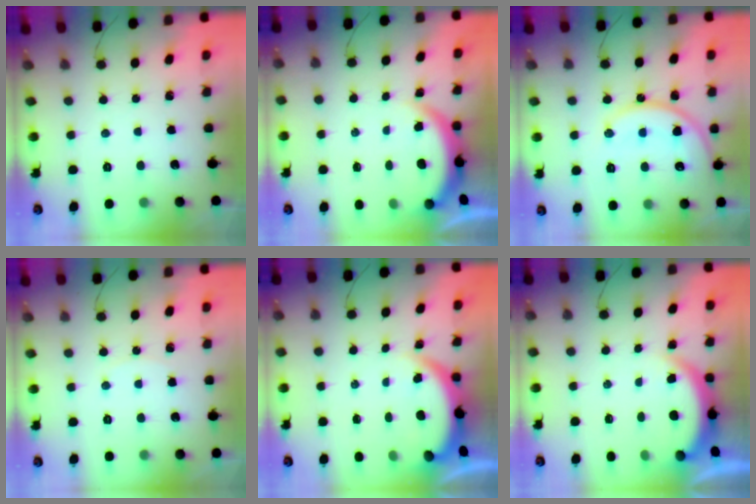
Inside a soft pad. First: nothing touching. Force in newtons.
{"total": 3.8, "press": 3.7, "slide": 0.5}
{"total": 14.7, "press": 14.6, "slide": 1.3}
{"total": 4.0, "press": 3.1, "slide": 2.4}
{"total": 3.8, "press": 3.8, "slide": 0.2}
{"total": 4.9, "press": 4.9, "slide": 0.4}